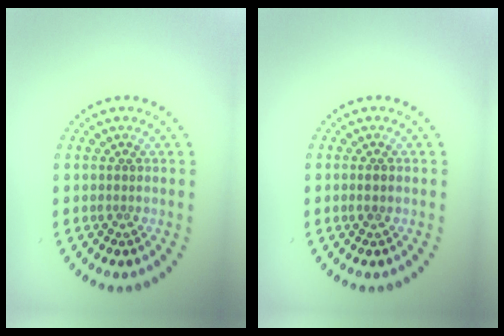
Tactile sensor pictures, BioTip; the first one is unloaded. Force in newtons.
{"total": 0.9, "press": 0.8, "slide": 0.3}